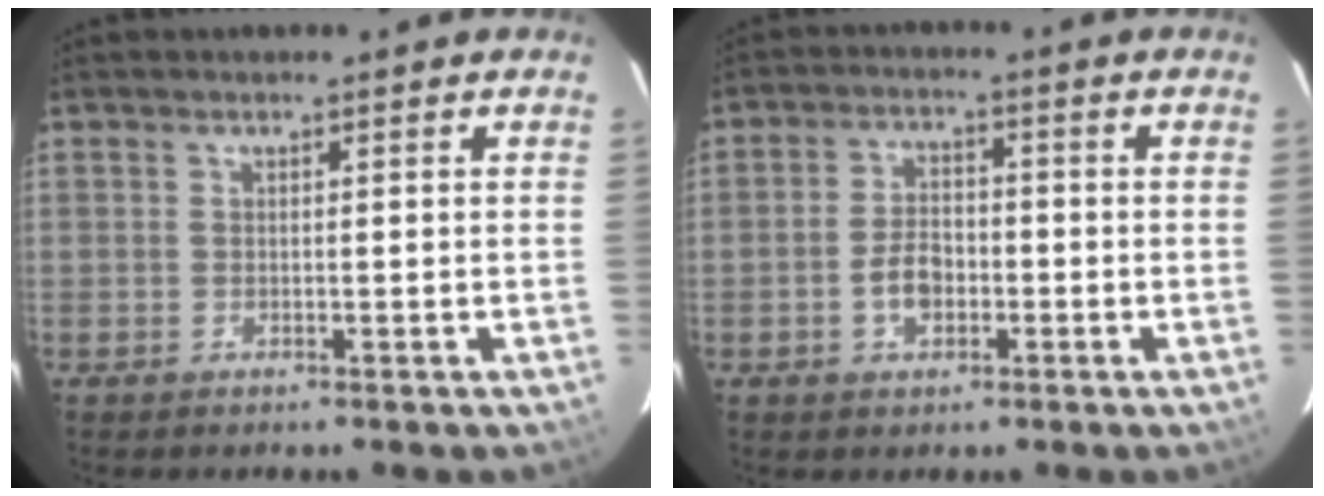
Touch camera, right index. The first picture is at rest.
{"total": 5.5, "force": [-1.9, 3.5, 3.8], "torque": [-0.078, 0.010, -0.029]}